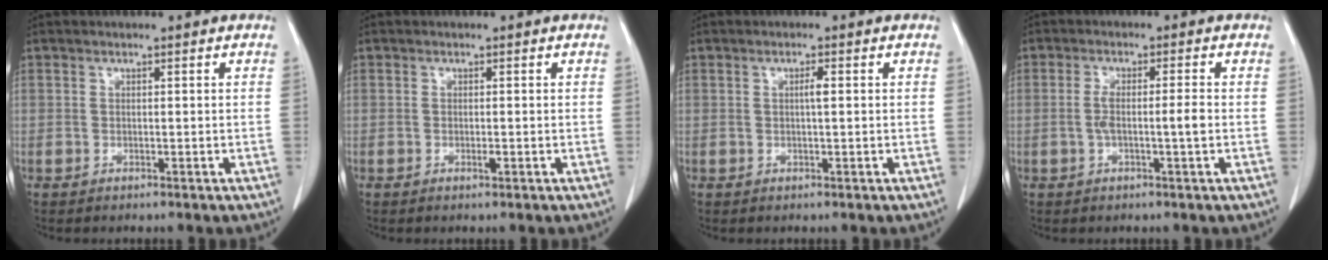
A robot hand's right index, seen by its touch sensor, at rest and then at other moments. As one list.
[{"total": 0.6, "force": [-0.2, 0.1, 0.6], "torque": [-0.013, -0.002, -0.002]}, {"total": 1.3, "force": [0.2, 0.0, 1.3], "torque": [-0.023, 0.003, 0.003]}, {"total": 3.8, "force": [-0.7, -0.1, 3.7], "torque": [-0.076, 0.004, -0.010]}]